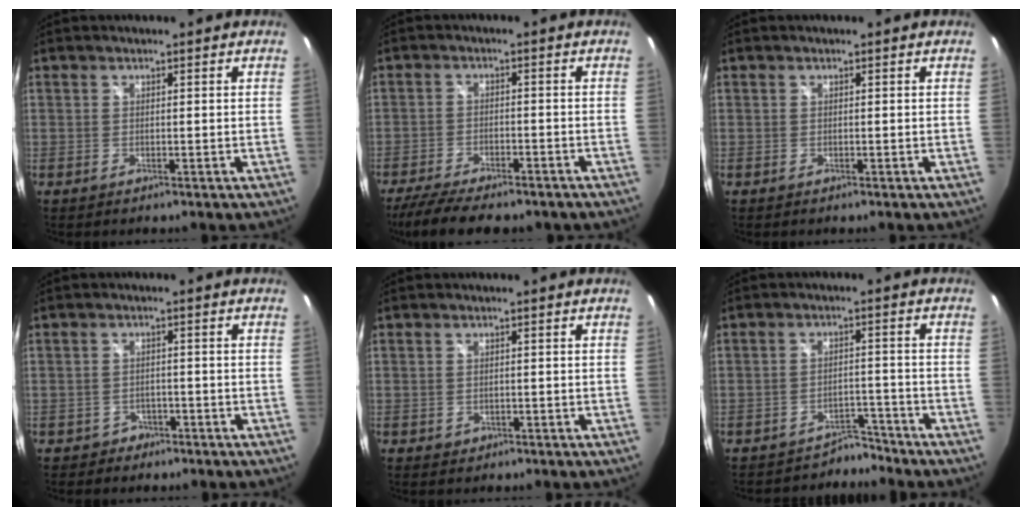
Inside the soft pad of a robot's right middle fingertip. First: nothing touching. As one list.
[{"total": 13.5, "force": [-10.9, 3.8, 7.1], "torque": [-0.148, -0.034, -0.165]}, {"total": 0.0}, {"total": 2.8, "force": [-1.8, 2.2, 0.2], "torque": [-0.008, 0.011, -0.024]}, {"total": 1.2, "force": [-0.4, 1.0, 0.4], "torque": [-0.006, -0.001, -0.003]}, {"total": 4.5, "force": [-4.3, 1.5, -0.6], "torque": [0.014, 0.018, -0.064]}]